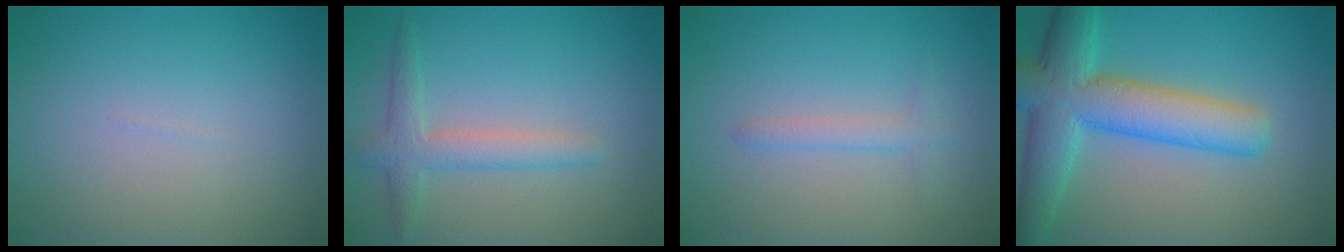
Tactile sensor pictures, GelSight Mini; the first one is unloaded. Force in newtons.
{"total": 2.8, "press": 2.8, "slide": 0.1}
{"total": 1.4, "press": 1.4, "slide": 0.1}
{"total": 8.2, "press": 8.2, "slide": 0.4}